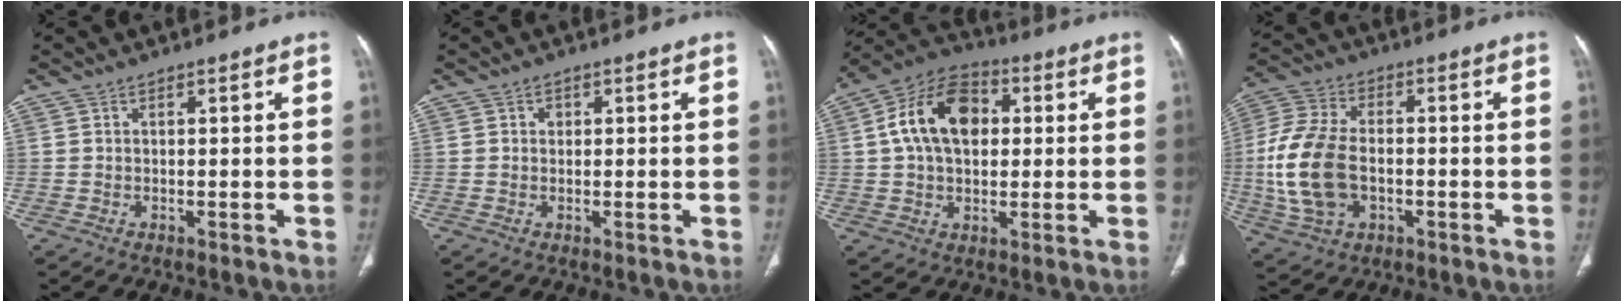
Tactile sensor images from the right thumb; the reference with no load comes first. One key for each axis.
{"total": 1.2, "fx": 0.3, "fy": 1.0, "fz": 0.5, "tx": 0.000, "ty": 0.001, "tz": 0.002}
{"total": 15.6, "fx": 2.8, "fy": 10.3, "fz": 11.4, "tx": -0.179, "ty": 0.019, "tz": 0.036}
{"total": 15.6, "fx": -1.8, "fy": 9.9, "fz": 11.9, "tx": -0.255, "ty": 0.011, "tz": -0.031}